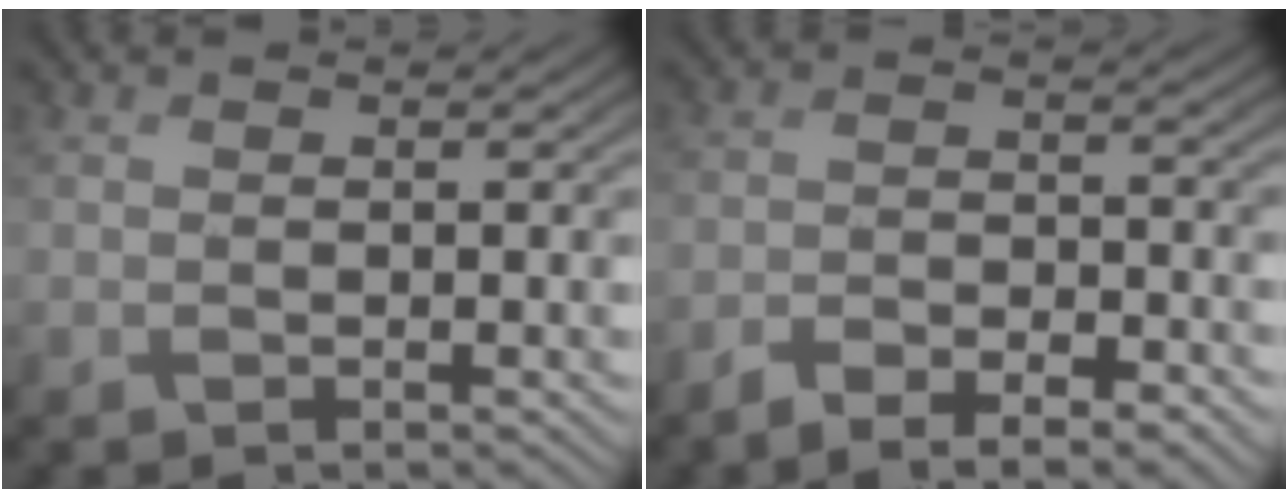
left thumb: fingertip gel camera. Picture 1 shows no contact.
{"total": 6.4, "force": [-5.3, 1.6, 3.2], "torque": [-0.054, -0.003, -0.081]}